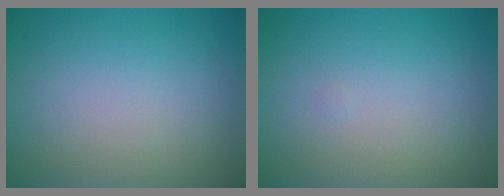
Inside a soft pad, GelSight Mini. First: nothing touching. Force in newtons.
{"total": 0.0}